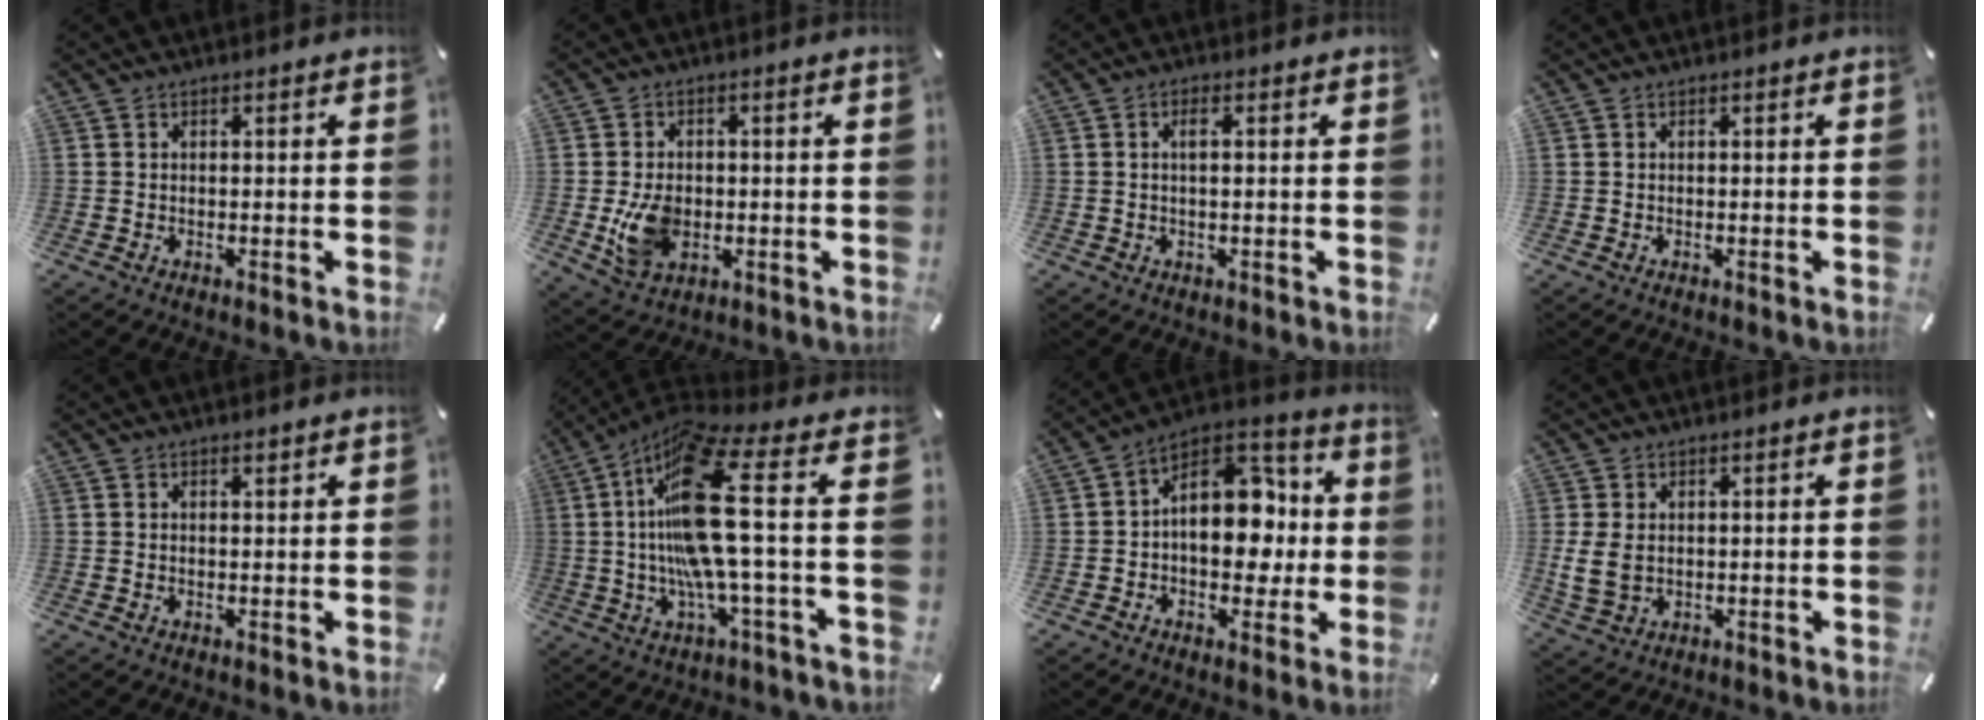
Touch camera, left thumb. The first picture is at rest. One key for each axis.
{"total": 8.6, "fx": -1.3, "fy": 6.3, "fz": 5.8, "tx": -0.111, "ty": -0.001, "tz": -0.023}
{"total": 2.6, "fx": 0.2, "fy": 0.4, "fz": 2.6, "tx": -0.049, "ty": 0.001, "tz": 0.002}
{"total": 0.0}
{"total": 0.8, "fx": 0.5, "fy": 0.3, "fz": 0.5, "tx": -0.010, "ty": 0.001, "tz": 0.009}
{"total": 21.8, "fx": 1.6, "fy": 4.4, "fz": 21.3, "tx": -0.446, "ty": -0.015, "tz": 0.010}
{"total": 15.8, "fx": -0.1, "fy": 11.3, "fz": 11.1, "tx": -0.137, "ty": 0.000, "tz": 0.000}
{"total": 5.5, "fx": 0.6, "fy": 4.0, "fz": 3.7, "tx": -0.075, "ty": 0.001, "tz": 0.012}